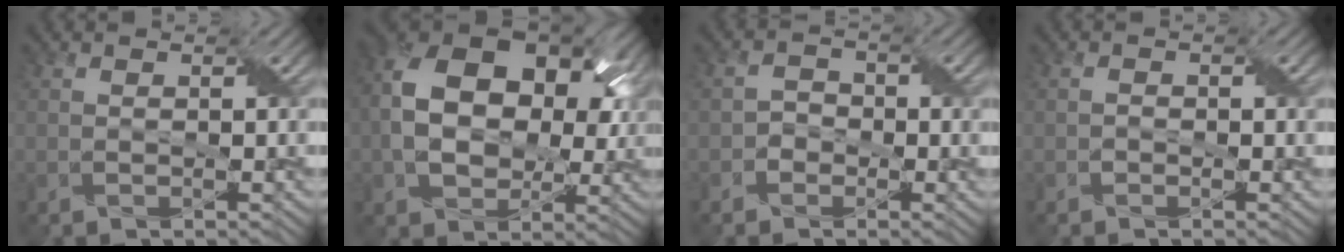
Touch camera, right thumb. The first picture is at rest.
{"total": 15.1, "force": [1.6, 10.4, 10.8], "torque": [-0.194, 0.006, 0.038]}
{"total": 2.0, "force": [-1.0, 1.7, 0.6], "torque": [-0.007, 0.005, -0.025]}
{"total": 0.8, "force": [-0.4, 0.6, 0.5], "torque": [-0.010, 0.001, -0.008]}